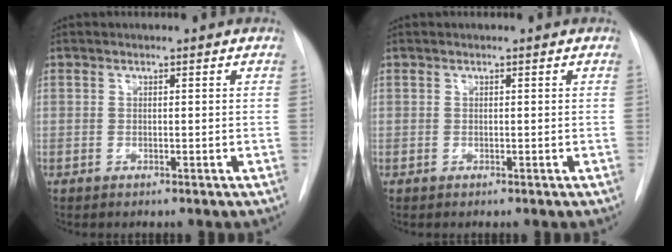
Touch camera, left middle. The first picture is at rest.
{"total": 0.0}